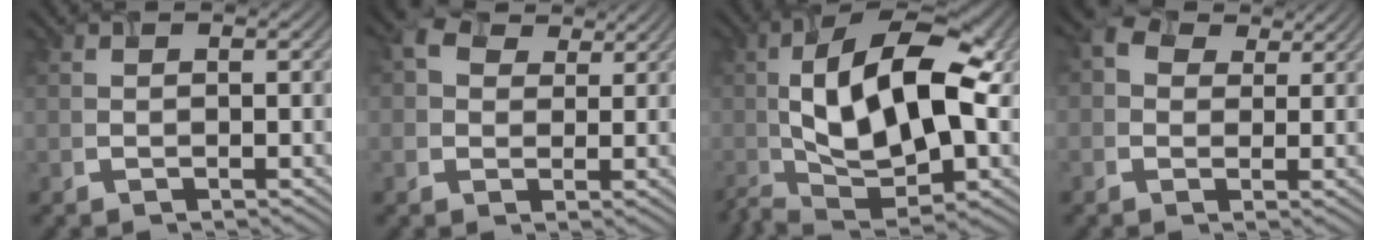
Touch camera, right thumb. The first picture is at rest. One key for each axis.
{"total": 2.9, "fx": 1.3, "fy": 2.5, "fz": 0.7, "tx": -0.022, "ty": 0.002, "tz": 0.028}
{"total": 14.5, "fx": -0.4, "fy": 6.8, "fz": 12.8, "tx": -0.230, "ty": 0.008, "tz": -0.006}
{"total": 2.5, "fx": 0.9, "fy": 2.3, "fz": 0.6, "tx": -0.014, "ty": 0.001, "tz": 0.014}